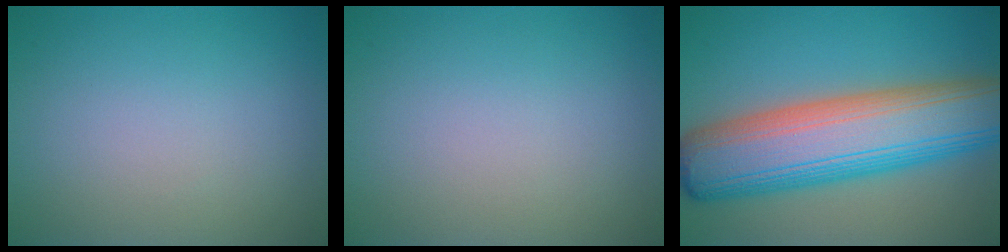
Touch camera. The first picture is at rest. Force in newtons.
{"total": 0.0}
{"total": 13.1, "press": 13.1, "slide": 0.4}